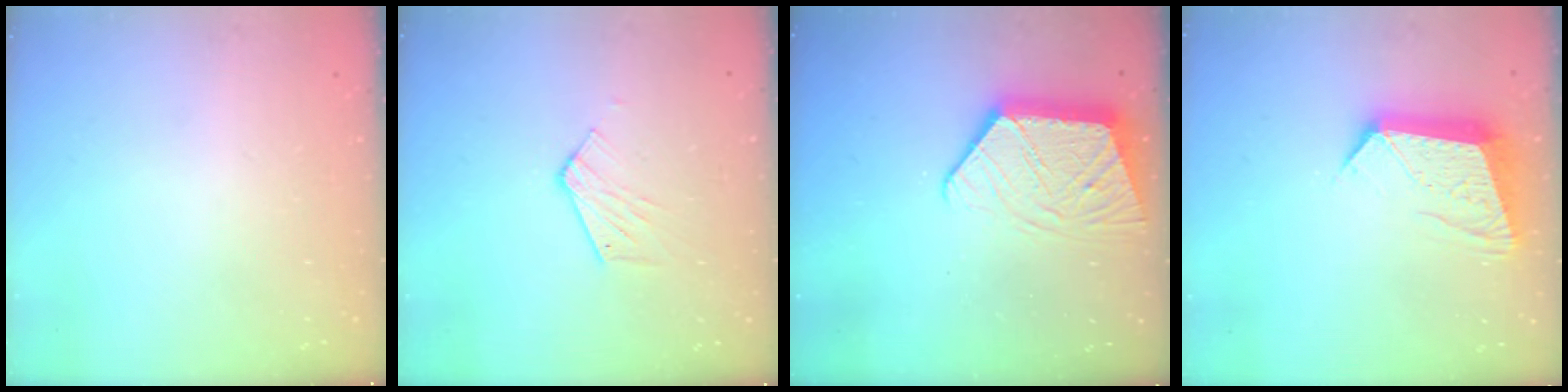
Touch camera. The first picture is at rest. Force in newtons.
{"total": 6.7, "press": 6.6, "slide": 0.8}
{"total": 13.7, "press": 13.6, "slide": 1.0}
{"total": 12.3, "press": 12.2, "slide": 1.1}